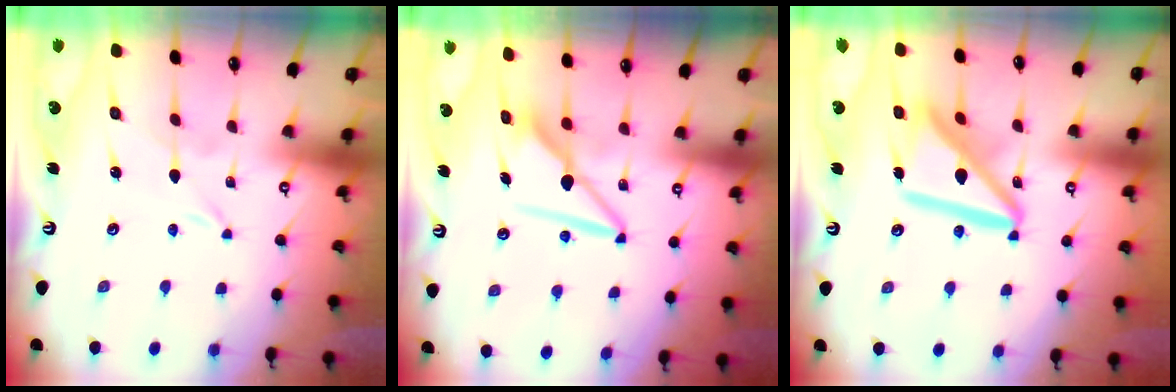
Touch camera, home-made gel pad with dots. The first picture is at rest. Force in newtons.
{"total": 8.2, "press": 8.2, "slide": 0.6}
{"total": 15.1, "press": 15.0, "slide": 1.7}